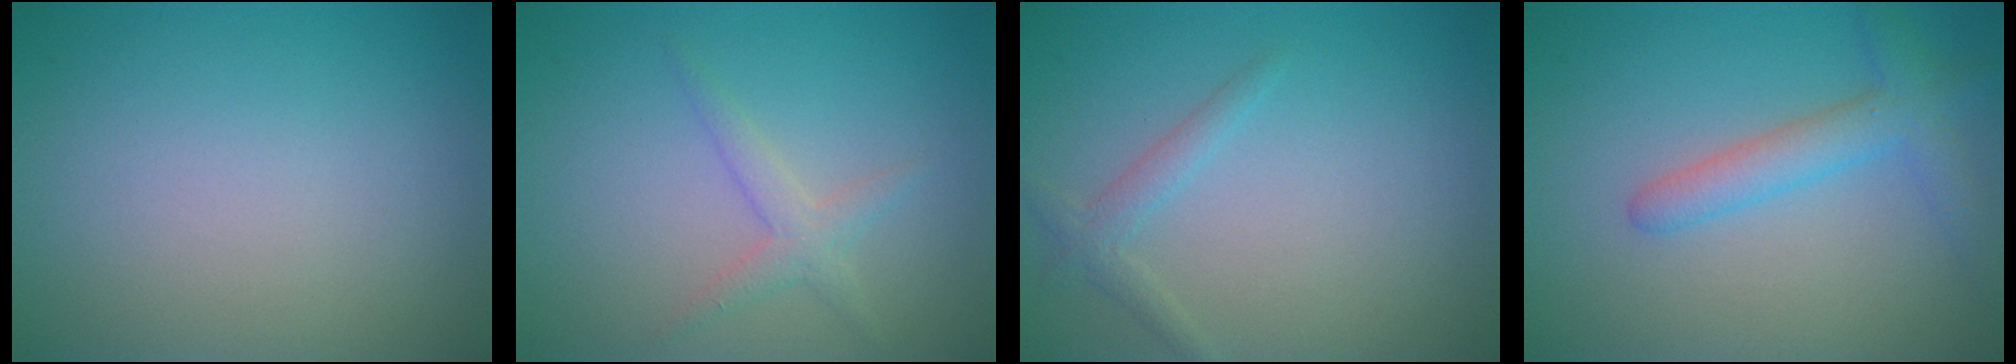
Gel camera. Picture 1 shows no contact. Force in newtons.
{"total": 1.8, "press": 1.8, "slide": 0.1}
{"total": 1.5, "press": 1.5, "slide": 0.1}
{"total": 3.3, "press": 3.3, "slide": 0.0}